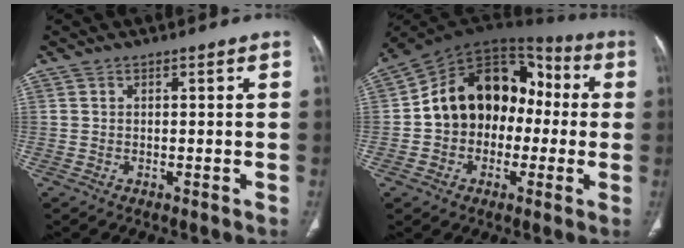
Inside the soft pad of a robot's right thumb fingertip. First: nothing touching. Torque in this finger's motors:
{"motor_torque": [2.40, 2.61, 0.44, -0.21, 0.23]}